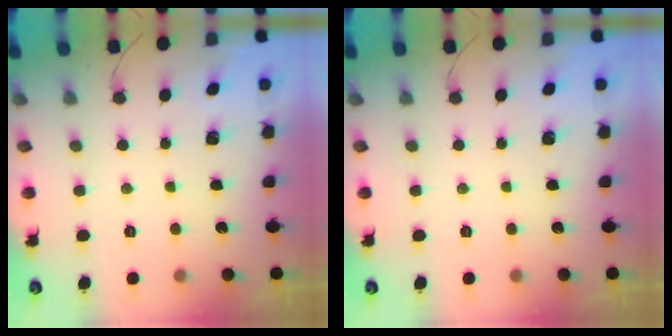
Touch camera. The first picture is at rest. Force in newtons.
{"total": 0.0}